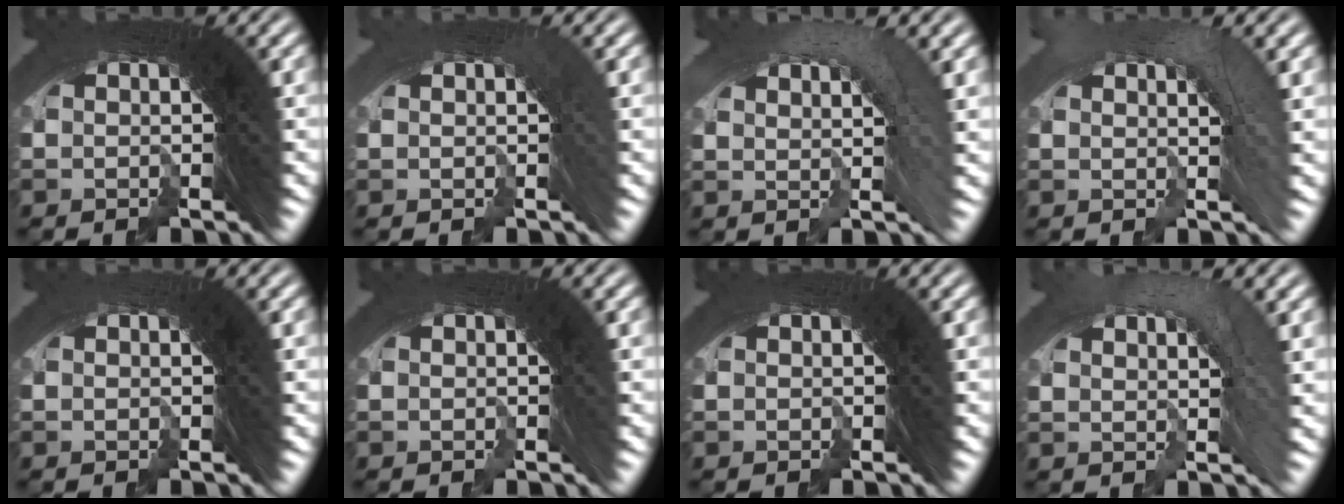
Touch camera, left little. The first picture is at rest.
{"total": 1.2, "force": [-0.7, -0.1, -1.0], "torque": [0.013, 0.000, -0.008]}
{"total": 2.0, "force": [-0.6, 1.5, 1.2], "torque": [-0.013, 0.003, -0.009]}
{"total": 2.0, "force": [-1.9, 0.3, -0.3], "torque": [0.020, 0.001, -0.030]}
{"total": 1.4, "force": [-0.9, -0.6, -0.9], "torque": [0.009, -0.009, -0.009]}
{"total": 0.8, "force": [-0.1, -0.4, -0.7], "torque": [0.009, -0.002, -0.001]}
{"total": 0.7, "force": [-0.4, -0.3, -0.5], "torque": [0.005, -0.003, -0.005]}
{"total": 1.8, "force": [-1.5, 0.9, 0.3], "torque": [0.001, -0.004, -0.022]}